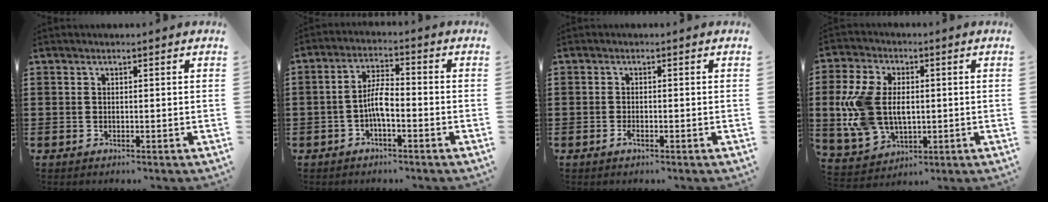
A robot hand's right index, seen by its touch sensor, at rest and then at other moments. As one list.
[{"total": 4.9, "force": [-1.5, 1.6, 4.3], "torque": [-0.091, 0.004, -0.033]}, {"total": 1.2, "force": [-0.8, 0.3, 0.8], "torque": [-0.024, -0.005, -0.015]}, {"total": 10.6, "force": [0.4, 7.2, 7.8], "torque": [-0.204, 0.006, 0.002]}]